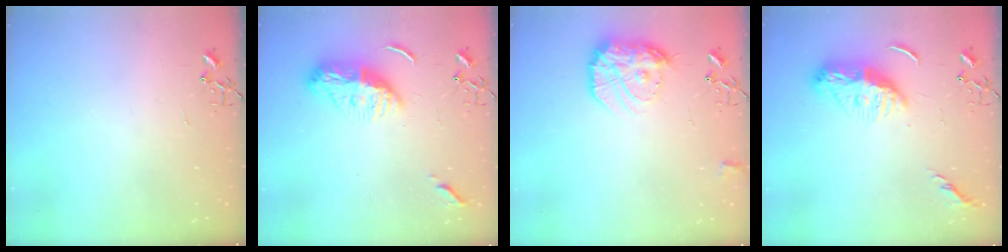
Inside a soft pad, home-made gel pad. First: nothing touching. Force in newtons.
{"total": 13.0, "press": 13.0, "slide": 0.8}
{"total": 16.4, "press": 16.3, "slide": 1.3}
{"total": 10.5, "press": 10.4, "slide": 1.1}